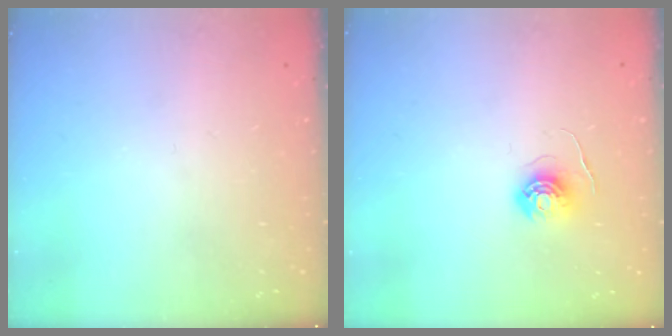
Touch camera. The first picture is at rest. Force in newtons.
{"total": 5.8, "press": 5.8, "slide": 0.3}